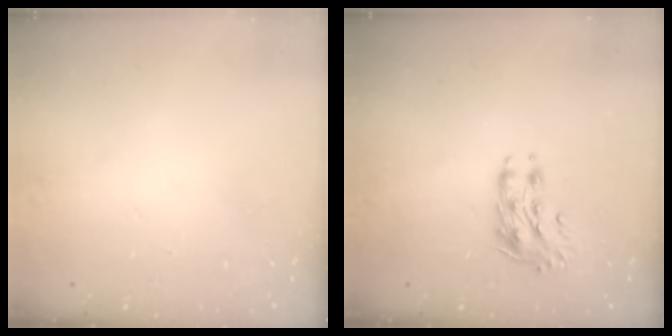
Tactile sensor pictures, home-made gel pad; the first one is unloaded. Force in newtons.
{"total": 9.4, "press": 9.4, "slide": 0.9}